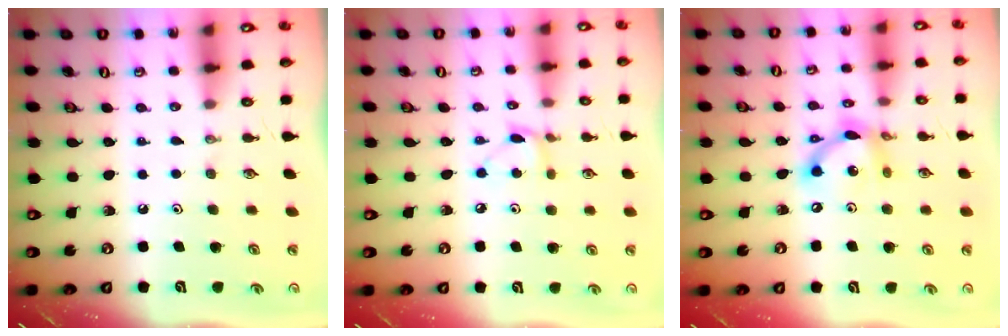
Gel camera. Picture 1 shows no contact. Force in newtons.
{"total": 5.7, "press": 5.6, "slide": 0.6}
{"total": 11.9, "press": 11.9, "slide": 0.8}